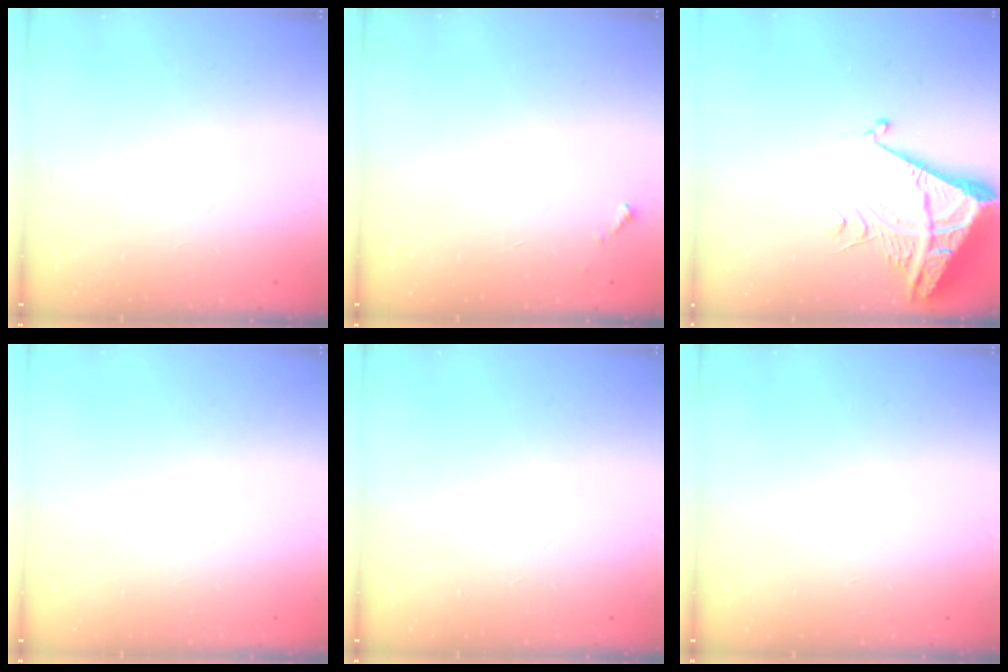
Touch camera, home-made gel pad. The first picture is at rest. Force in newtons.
{"total": 2.8, "press": 2.8, "slide": 0.1}
{"total": 8.5, "press": 8.4, "slide": 0.9}
{"total": 0.0}
{"total": 0.0}
{"total": 0.0}